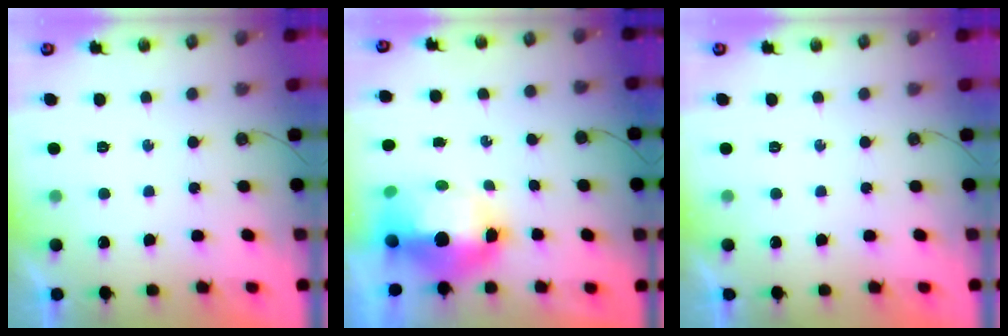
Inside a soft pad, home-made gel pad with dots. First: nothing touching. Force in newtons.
{"total": 9.9, "press": 9.7, "slide": 1.8}
{"total": 0.0}